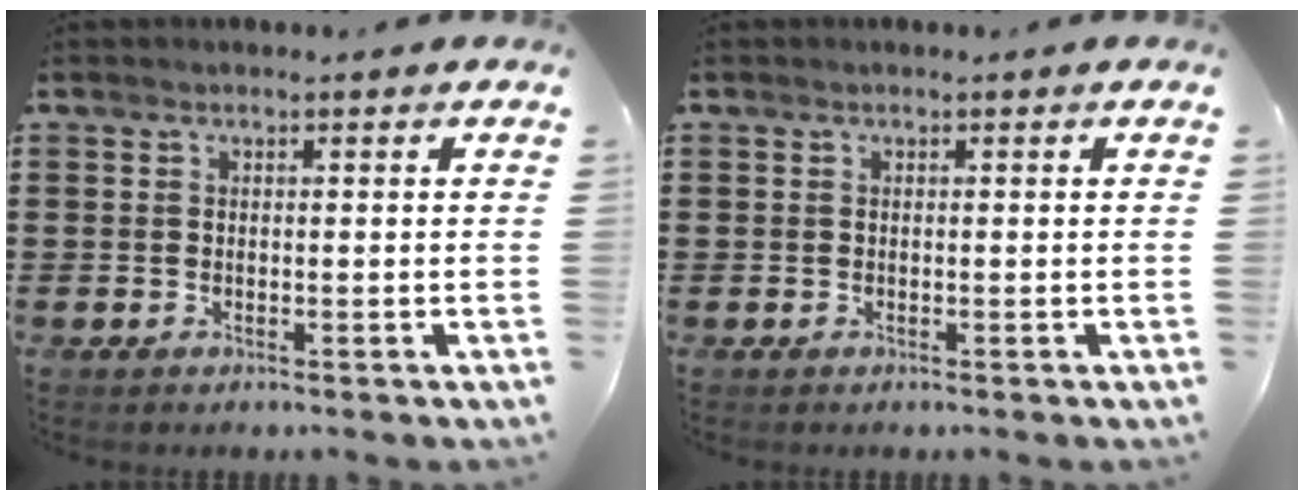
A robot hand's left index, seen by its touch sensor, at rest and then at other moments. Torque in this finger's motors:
{"motor_torque": [0.00, 0.00, -0.01, 0.01]}